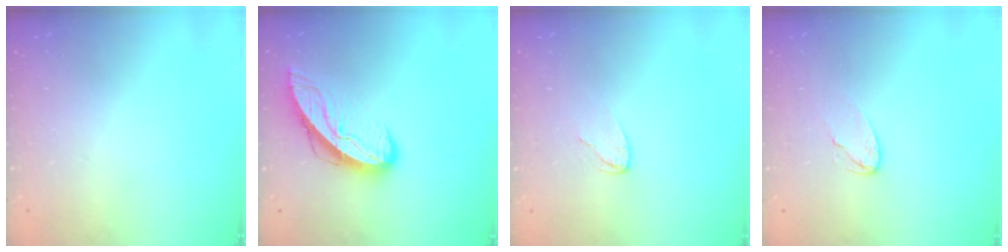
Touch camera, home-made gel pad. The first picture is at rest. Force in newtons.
{"total": 8.6, "press": 8.6, "slide": 0.9}
{"total": 3.0, "press": 3.0, "slide": 0.3}
{"total": 4.6, "press": 4.6, "slide": 0.4}